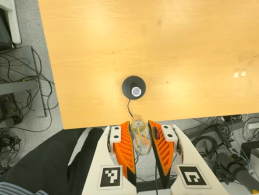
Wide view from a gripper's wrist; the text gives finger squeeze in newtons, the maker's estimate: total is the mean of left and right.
{"total": 20.9, "left": 23.2, "right": 18.5}